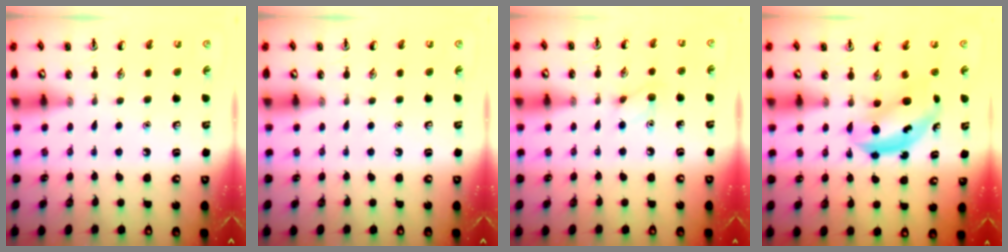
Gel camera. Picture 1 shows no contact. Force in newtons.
{"total": 0.0}
{"total": 5.9, "press": 5.8, "slide": 1.2}
{"total": 5.5, "press": 5.4, "slide": 0.9}